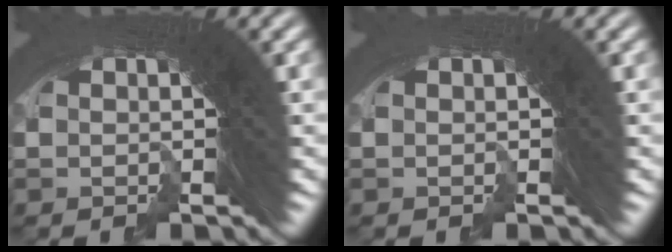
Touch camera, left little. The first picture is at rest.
{"total": 0.0}